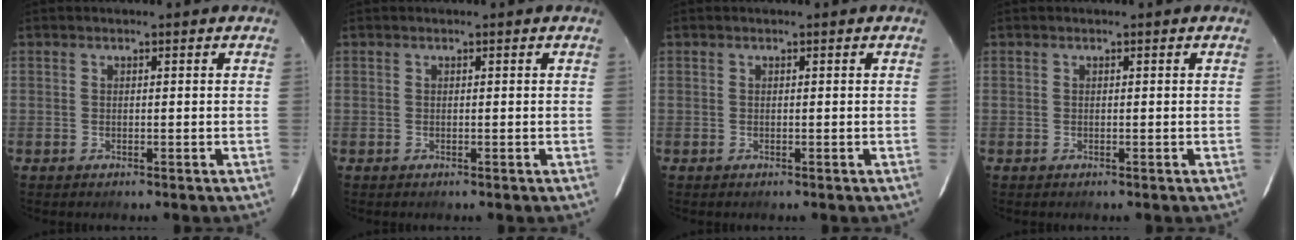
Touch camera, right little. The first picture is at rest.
{"total": 0.0}
{"total": 0.0}
{"total": 0.0}